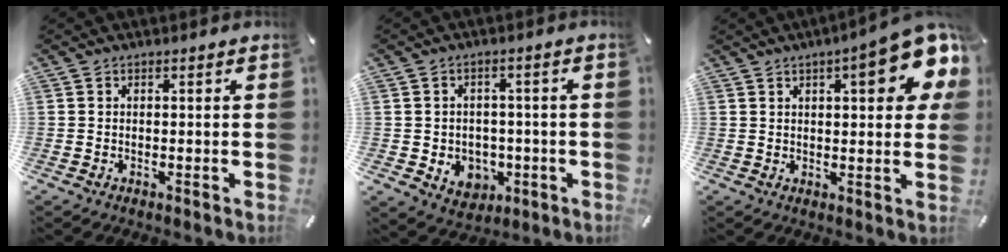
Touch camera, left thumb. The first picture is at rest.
{"total": 6.2, "force": [-0.9, 5.7, 2.1], "torque": [-0.027, 0.001, -0.014]}
{"total": 13.8, "force": [6.6, 4.3, 11.4], "torque": [-0.146, -0.032, 0.103]}